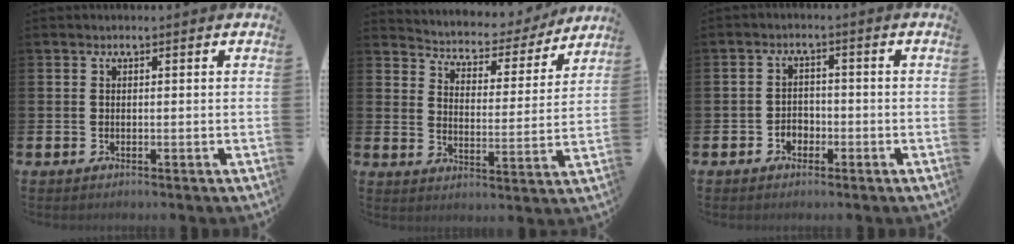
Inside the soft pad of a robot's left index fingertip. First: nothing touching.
{"total": 4.6, "force": [4.3, 1.6, 0.4], "torque": [-0.031, -0.042, 0.067]}
{"total": 2.3, "force": [-1.4, 1.7, 0.6], "torque": [-0.014, 0.004, -0.032]}